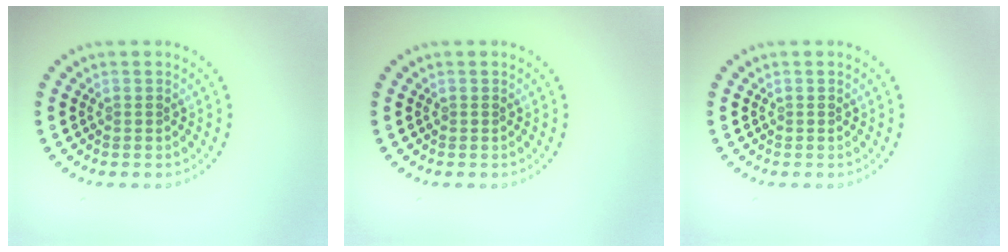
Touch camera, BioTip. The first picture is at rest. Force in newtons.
{"total": 0.0}
{"total": 0.0}